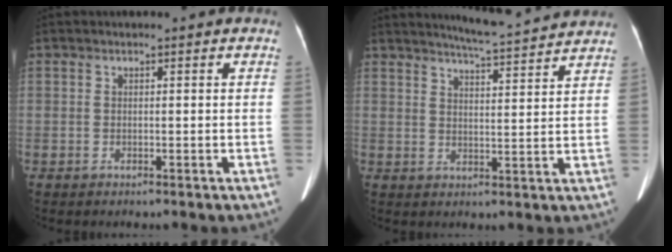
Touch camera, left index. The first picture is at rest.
{"total": 9.8, "force": [9.3, -0.2, 3.2], "torque": [-0.061, 0.009, 0.124]}